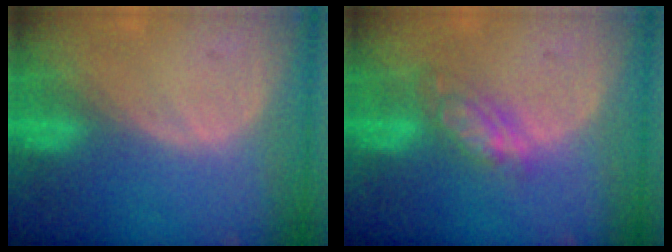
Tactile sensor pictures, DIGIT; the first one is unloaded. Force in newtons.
{"total": 5.5, "press": 4.7, "slide": 2.8}